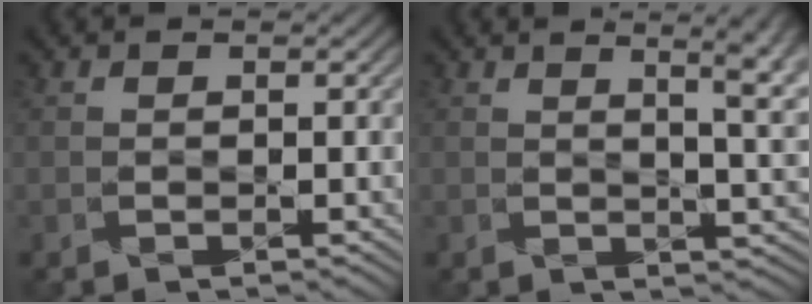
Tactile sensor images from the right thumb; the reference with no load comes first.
{"total": 6.4, "force": [2.9, 1.8, 5.3], "torque": [-0.058, 0.018, 0.035]}